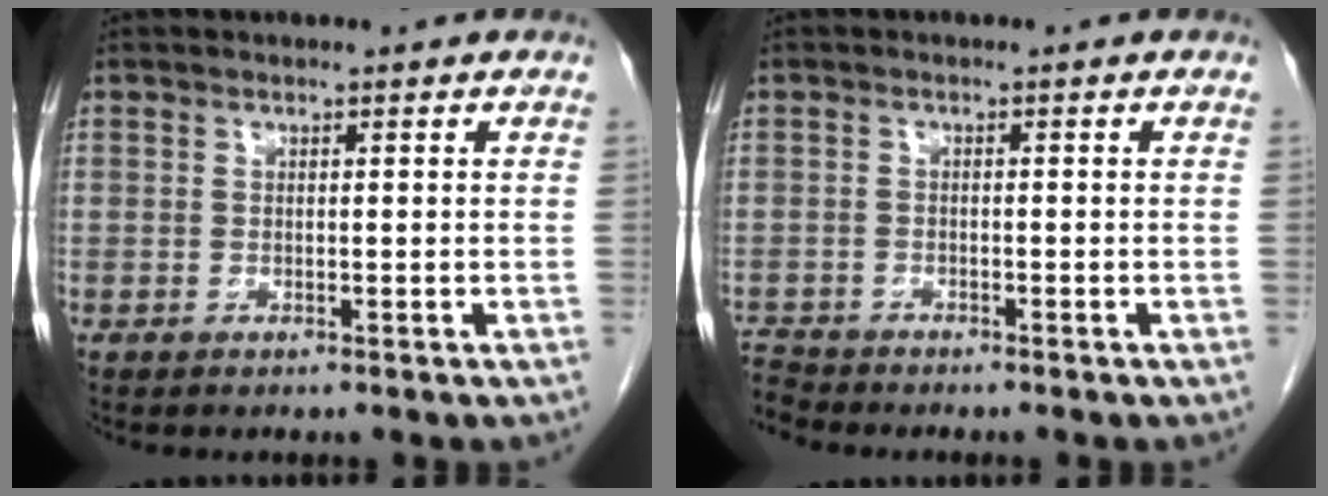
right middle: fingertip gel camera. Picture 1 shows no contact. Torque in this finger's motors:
{"motor_torque": [-0.08, -0.28, 0.09, 0.08]}